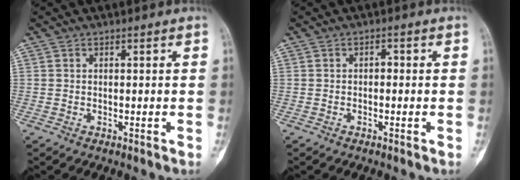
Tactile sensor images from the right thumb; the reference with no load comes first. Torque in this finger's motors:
{"motor_torque": [0.27, 0.03, 0.02, 0.12, 0.05]}